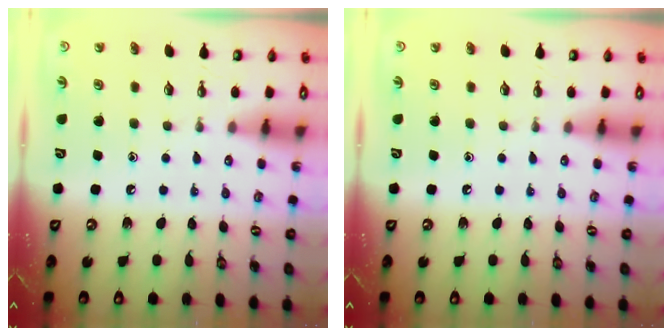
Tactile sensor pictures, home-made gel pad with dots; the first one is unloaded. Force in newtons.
{"total": 0.0}